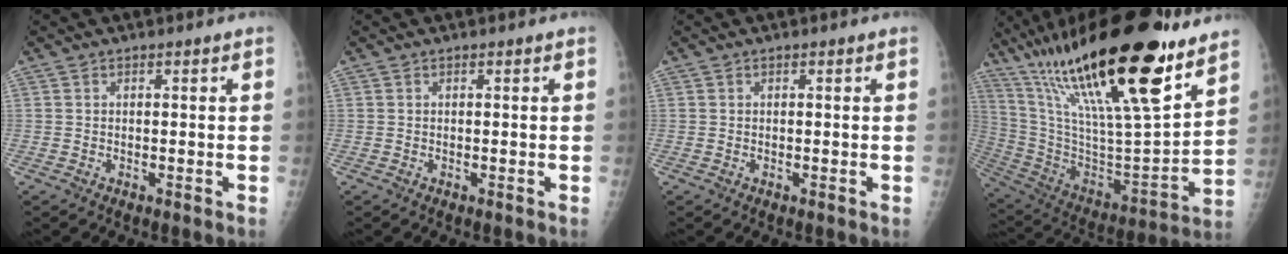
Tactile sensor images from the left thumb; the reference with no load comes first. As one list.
[{"total": 0.0}, {"total": 0.0}, {"total": 33.1, "force": [20.9, 6.9, 24.7], "torque": [-0.425, -0.057, 0.362]}]